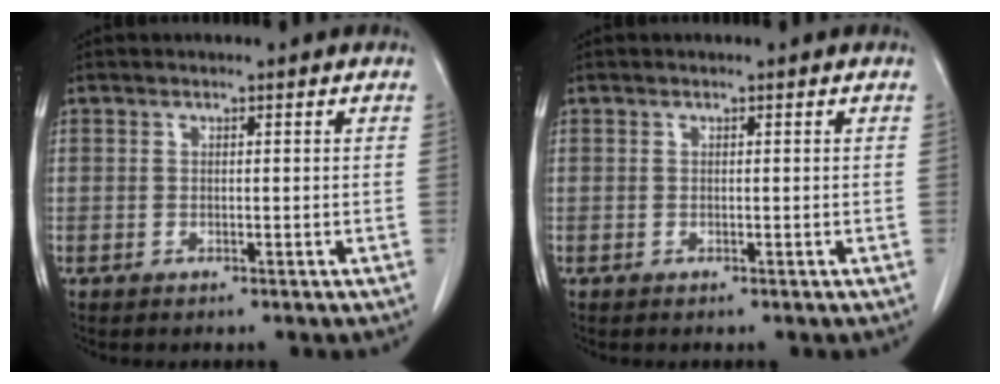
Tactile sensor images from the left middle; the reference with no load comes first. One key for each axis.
{"total": 0.0}